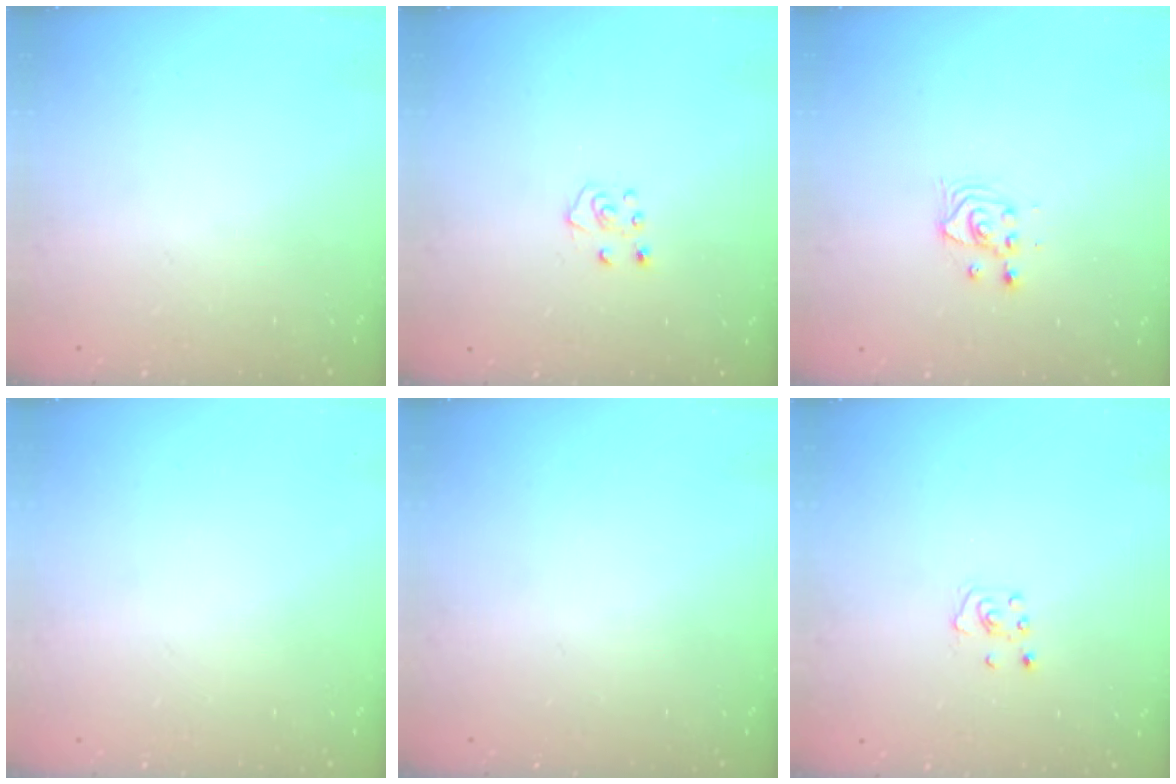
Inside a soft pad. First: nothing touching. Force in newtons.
{"total": 4.6, "press": 4.6, "slide": 0.5}
{"total": 3.4, "press": 3.4, "slide": 0.4}
{"total": 0.0}
{"total": 0.0}
{"total": 2.8, "press": 2.8, "slide": 0.3}